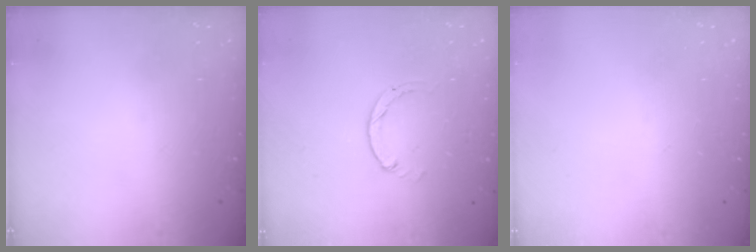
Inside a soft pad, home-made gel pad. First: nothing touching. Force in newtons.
{"total": 0.0}
{"total": 0.0}